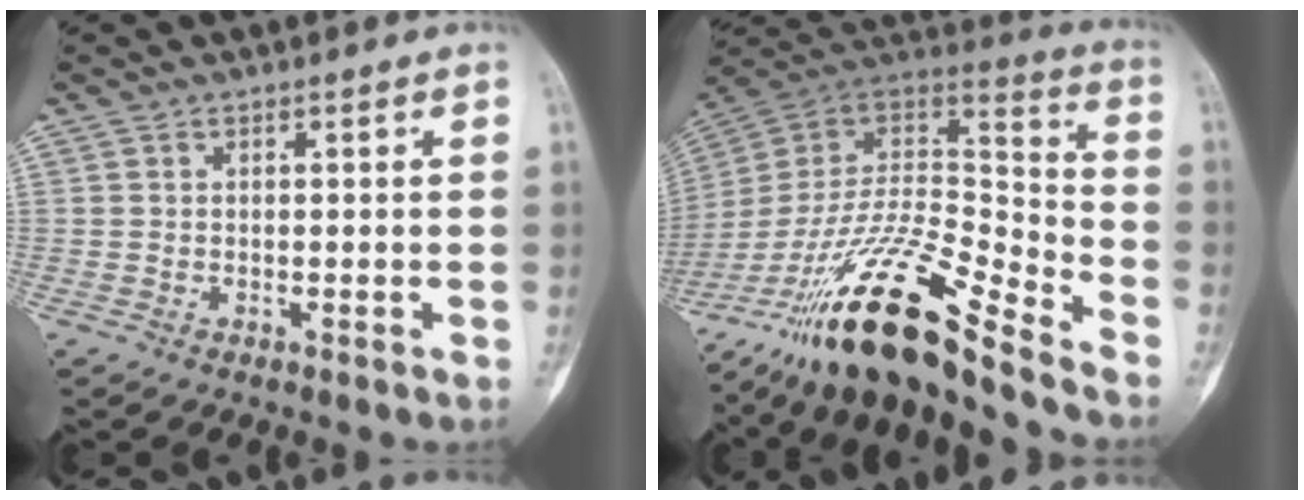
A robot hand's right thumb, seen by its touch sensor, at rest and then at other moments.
{"total": 24.2, "force": [-17.7, 5.0, 15.7], "torque": [-0.303, 0.070, -0.320]}